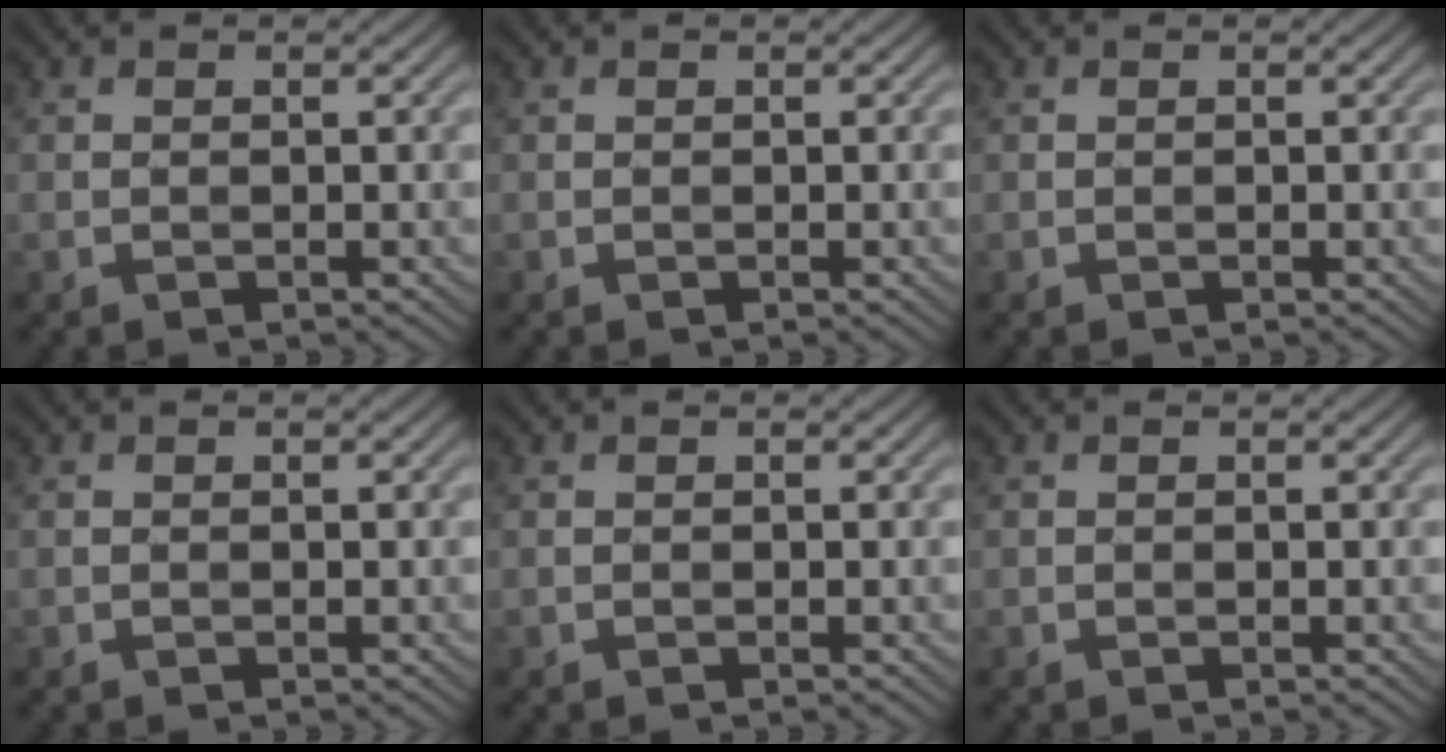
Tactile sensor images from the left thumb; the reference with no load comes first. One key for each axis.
{"total": 0.0}
{"total": 0.0}
{"total": 0.0}
{"total": 0.0}
{"total": 0.0}